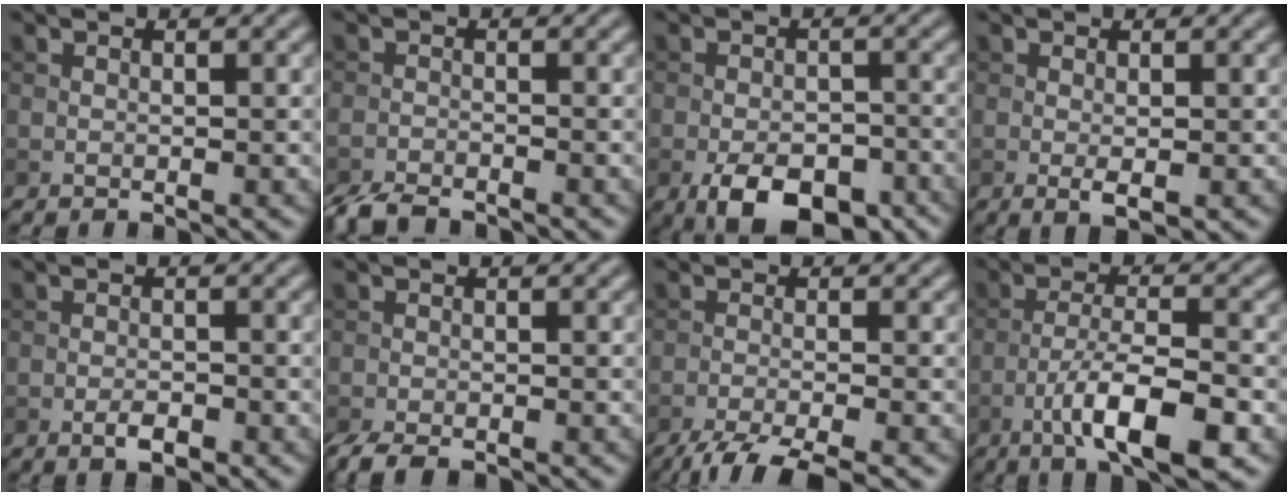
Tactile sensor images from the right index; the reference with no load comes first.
{"total": 3.4, "force": [-3.1, 0.6, 1.2], "torque": [-0.026, -0.010, -0.066]}
{"total": 7.6, "force": [-4.2, 3.8, 5.0], "torque": [-0.076, -0.012, -0.062]}
{"total": 1.5, "force": [-0.2, 0.4, 1.4], "torque": [-0.026, -0.006, -0.003]}
{"total": 1.8, "force": [-0.9, 0.7, 1.3], "torque": [-0.022, -0.001, -0.018]}
{"total": 2.8, "force": [-2.2, 0.7, 1.5], "torque": [-0.030, -0.008, -0.043]}
{"total": 5.2, "force": [-3.8, 0.9, 3.4], "torque": [-0.049, -0.003, -0.078]}
{"total": 7.6, "force": [-3.6, 1.9, 6.3], "torque": [-0.108, 0.007, -0.065]}